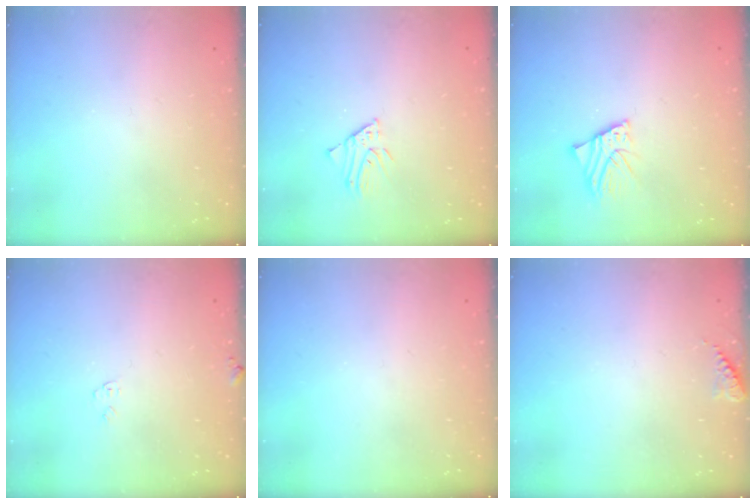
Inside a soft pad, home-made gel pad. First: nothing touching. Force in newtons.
{"total": 2.5, "press": 2.5, "slide": 0.2}
{"total": 4.5, "press": 4.4, "slide": 0.6}
{"total": 4.4, "press": 4.4, "slide": 0.1}
{"total": 0.0}
{"total": 6.6, "press": 6.6, "slide": 0.7}